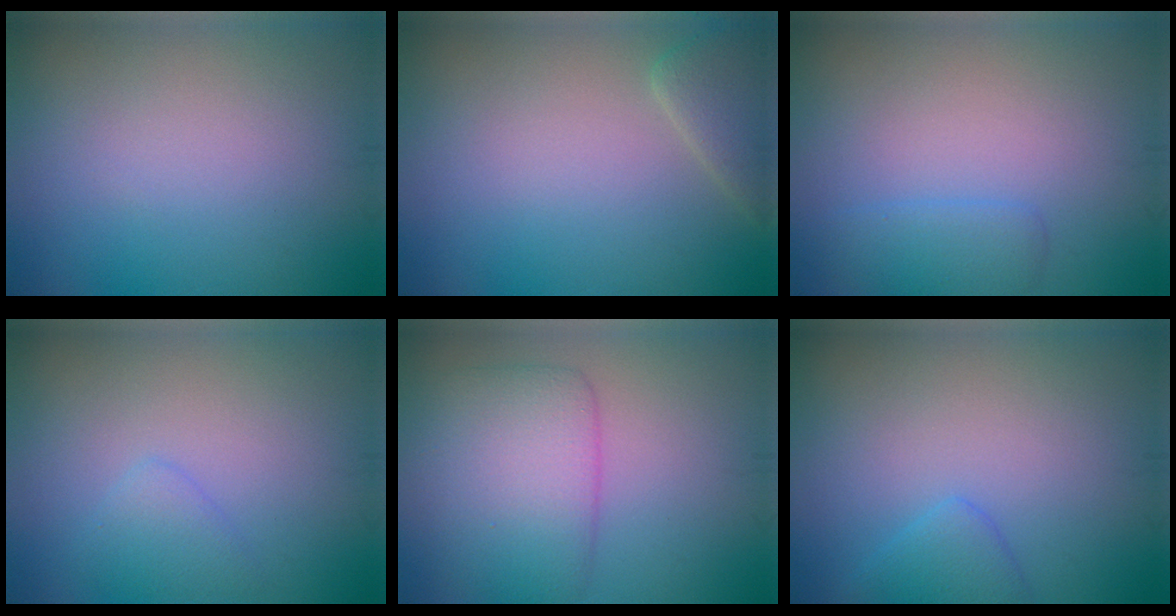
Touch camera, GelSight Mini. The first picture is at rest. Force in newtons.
{"total": 2.6, "press": 2.5, "slide": 0.3}
{"total": 1.8, "press": 1.8, "slide": 0.2}
{"total": 1.6, "press": 1.6, "slide": 0.1}
{"total": 5.7, "press": 5.7, "slide": 0.2}
{"total": 1.9, "press": 1.9, "slide": 0.2}